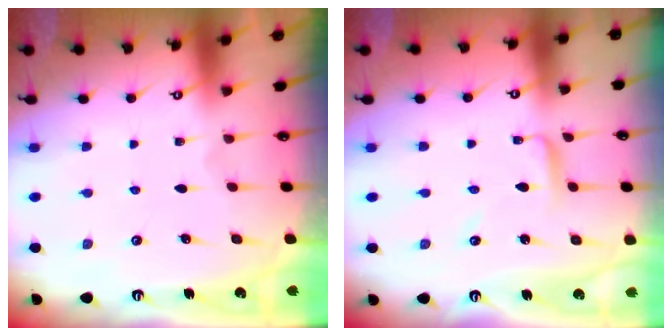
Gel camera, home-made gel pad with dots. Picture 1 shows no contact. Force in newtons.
{"total": 3.6, "press": 3.6, "slide": 0.2}